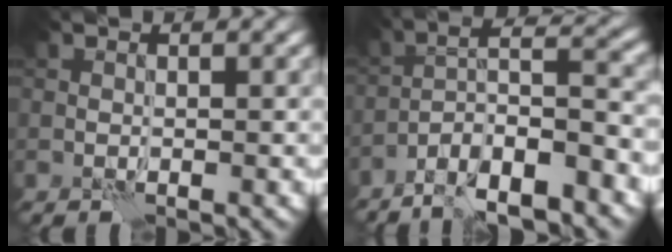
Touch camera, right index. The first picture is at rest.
{"total": 9.0, "force": [-6.0, 2.1, 6.4], "torque": [-0.097, 0.014, -0.106]}